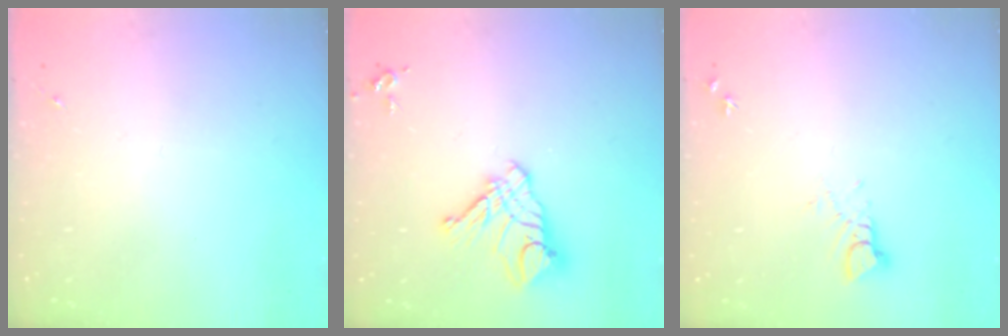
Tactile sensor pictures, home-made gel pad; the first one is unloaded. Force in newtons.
{"total": 12.0, "press": 11.9, "slide": 1.1}
{"total": 3.5, "press": 3.5, "slide": 0.2}